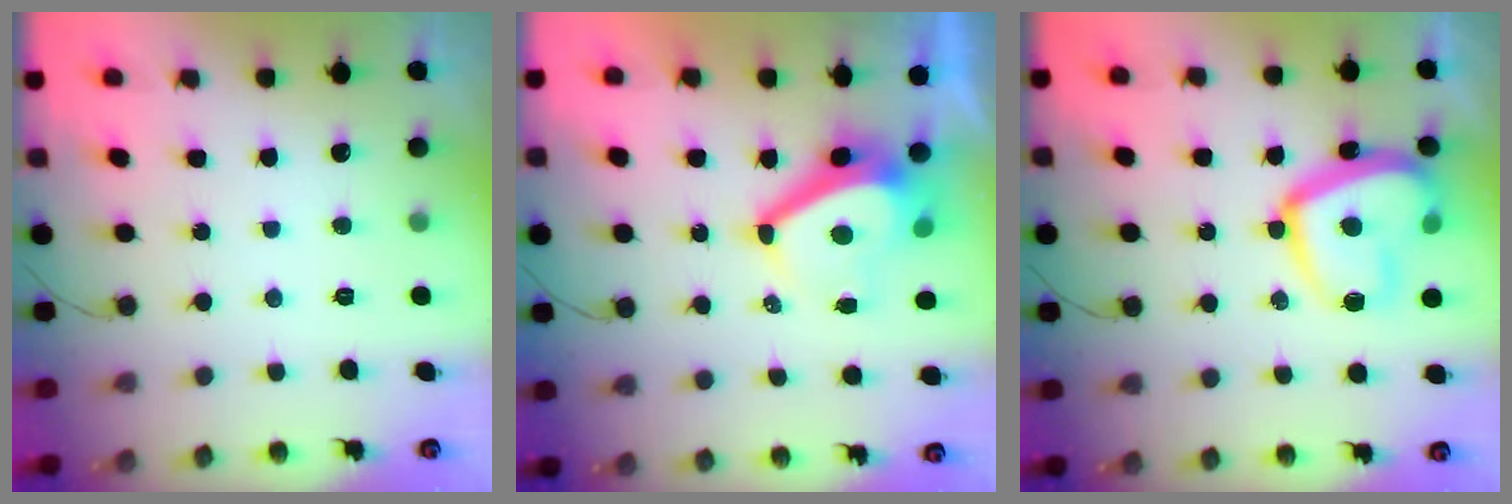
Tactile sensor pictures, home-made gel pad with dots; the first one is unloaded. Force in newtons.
{"total": 9.6, "press": 9.6, "slide": 1.0}
{"total": 17.7, "press": 17.6, "slide": 1.7}